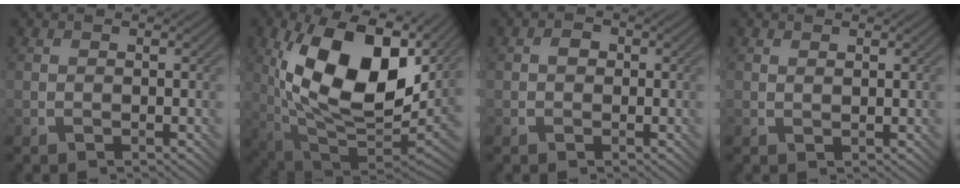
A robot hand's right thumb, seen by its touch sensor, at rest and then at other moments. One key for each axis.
{"total": 17.9, "fx": 4.9, "fy": 9.8, "fz": 14.2, "tx": -0.263, "ty": -0.008, "tz": 0.086}
{"total": 1.4, "fx": -0.1, "fy": 1.2, "fz": 0.7, "tx": -0.011, "ty": -0.001, "tz": -0.007}
{"total": 0.6, "fx": 0.5, "fy": 0.2, "fz": 0.3, "tx": -0.004, "ty": -0.002, "tz": 0.010}